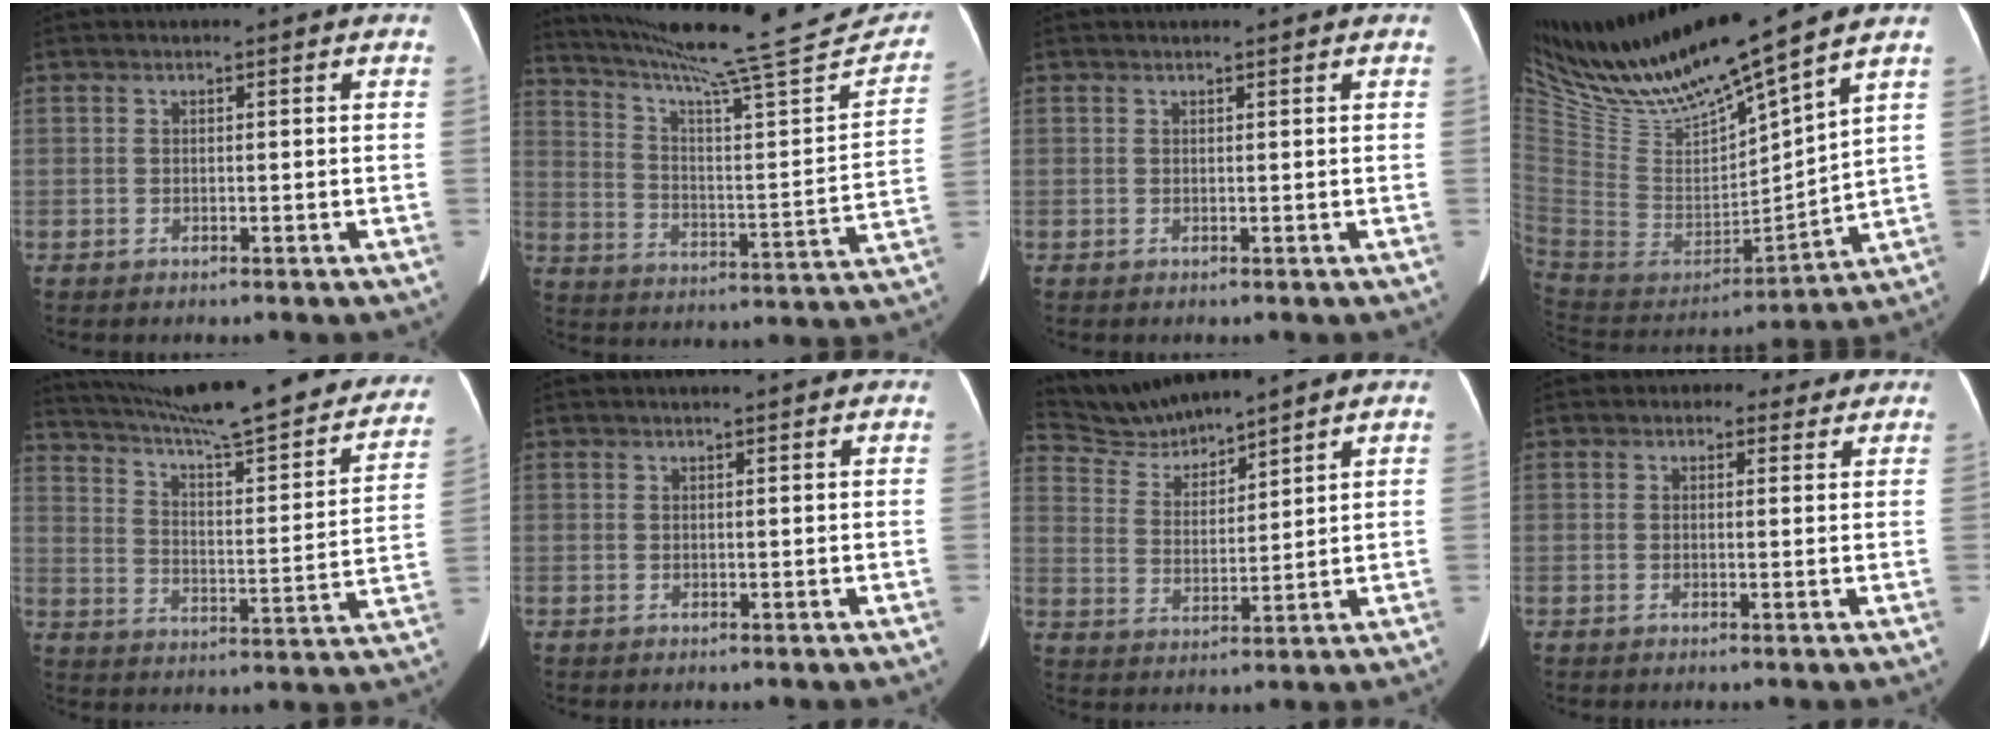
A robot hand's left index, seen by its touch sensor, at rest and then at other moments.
{"total": 26.9, "force": [24.0, 1.5, 12.1], "torque": [-0.191, -0.052, 0.325]}
{"total": 1.4, "force": [1.3, 0.2, 0.5], "torque": [-0.008, 0.016, 0.017]}
{"total": 19.8, "force": [16.9, 0.9, 10.2], "torque": [-0.189, -0.019, 0.320]}
{"total": 31.9, "force": [27.1, 4.3, 16.2], "torque": [-0.256, -0.049, 0.354]}
{"total": 2.2, "force": [1.9, 0.0, 1.0], "torque": [-0.011, 0.015, 0.024]}
{"total": 7.5, "force": [7.5, 0.0, 0.8], "torque": [-0.035, 0.013, 0.157]}
{"total": 2.8, "force": [2.0, 1.8, 0.7], "torque": [-0.002, 0.011, 0.021]}